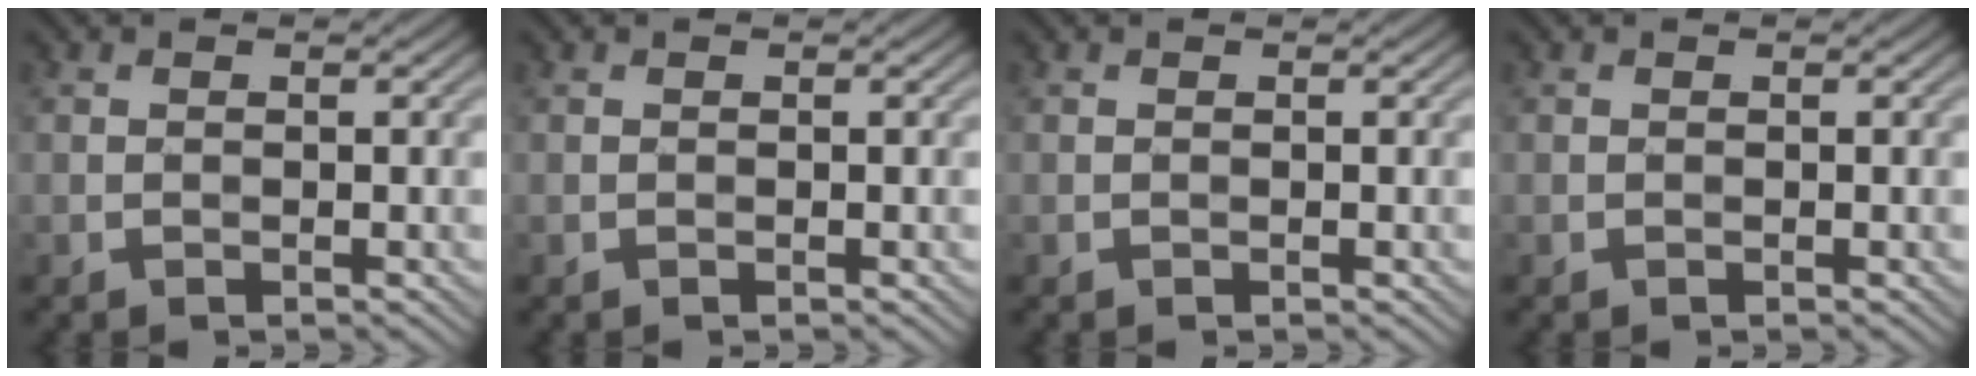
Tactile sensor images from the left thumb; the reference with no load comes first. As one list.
[{"total": 0.0}, {"total": 0.0}, {"total": 0.0}]